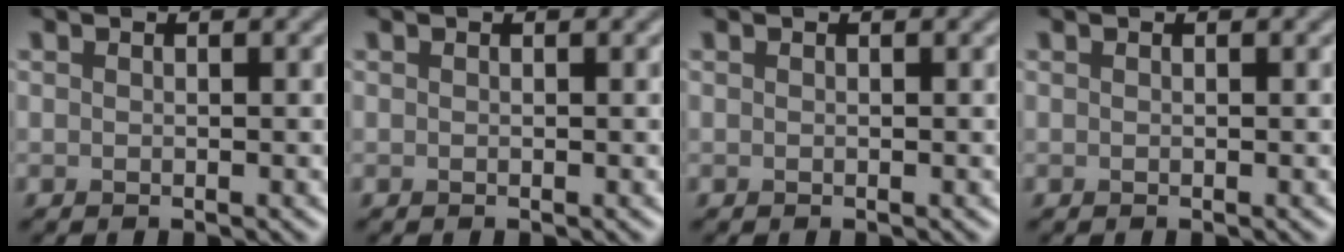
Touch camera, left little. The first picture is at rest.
{"total": 0.0}
{"total": 0.0}
{"total": 0.0}